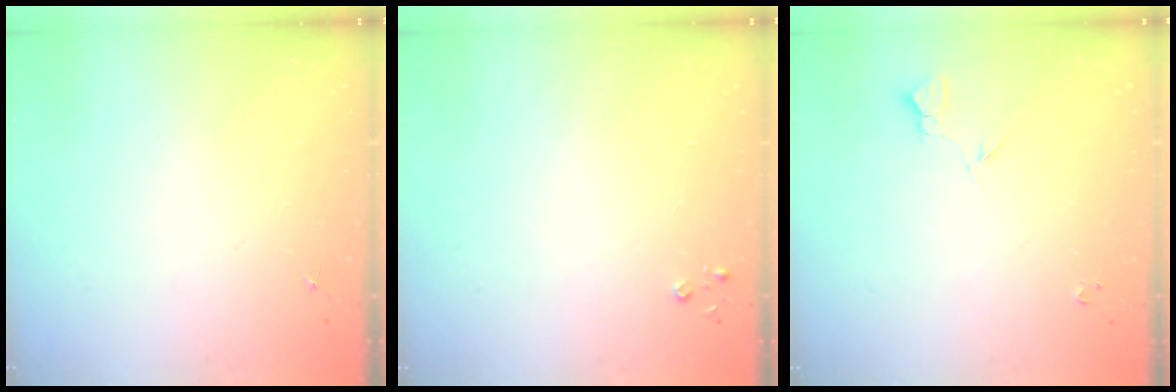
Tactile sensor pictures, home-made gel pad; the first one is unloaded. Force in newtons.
{"total": 2.6, "press": 2.6, "slide": 0.3}
{"total": 3.9, "press": 3.9, "slide": 0.7}